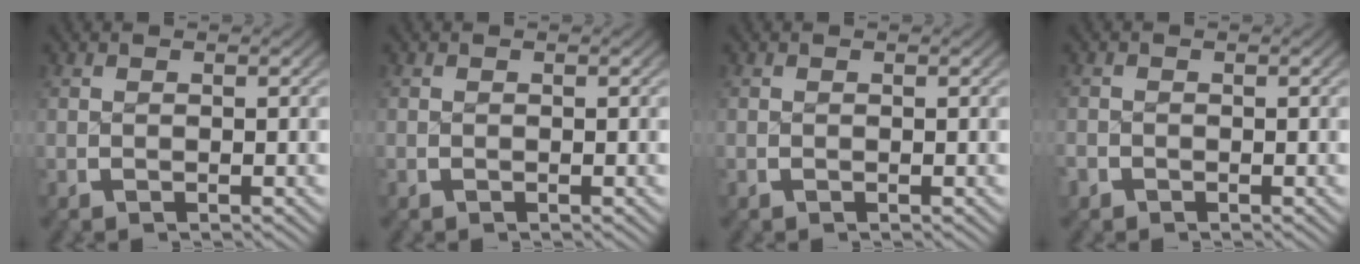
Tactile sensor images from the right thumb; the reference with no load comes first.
{"total": 0.0}
{"total": 0.0}
{"total": 1.0, "force": [-0.6, 0.8, 0.0], "torque": [-0.004, -0.004, -0.013]}